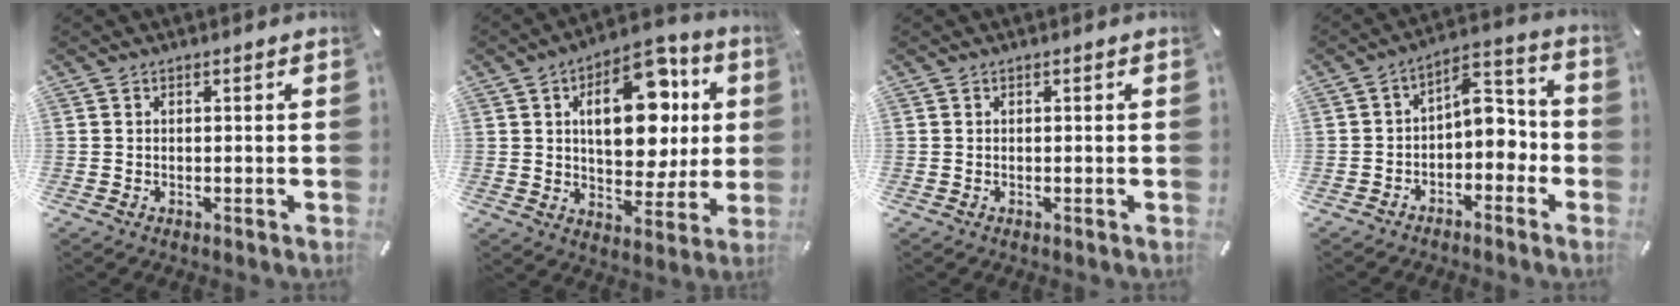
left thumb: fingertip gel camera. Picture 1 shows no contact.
{"total": 19.3, "force": [5.0, 11.6, 14.5], "torque": [-0.200, -0.011, 0.082]}
{"total": 0.0}
{"total": 8.3, "force": [-0.5, 5.5, 6.2], "torque": [-0.071, -0.002, -0.014]}